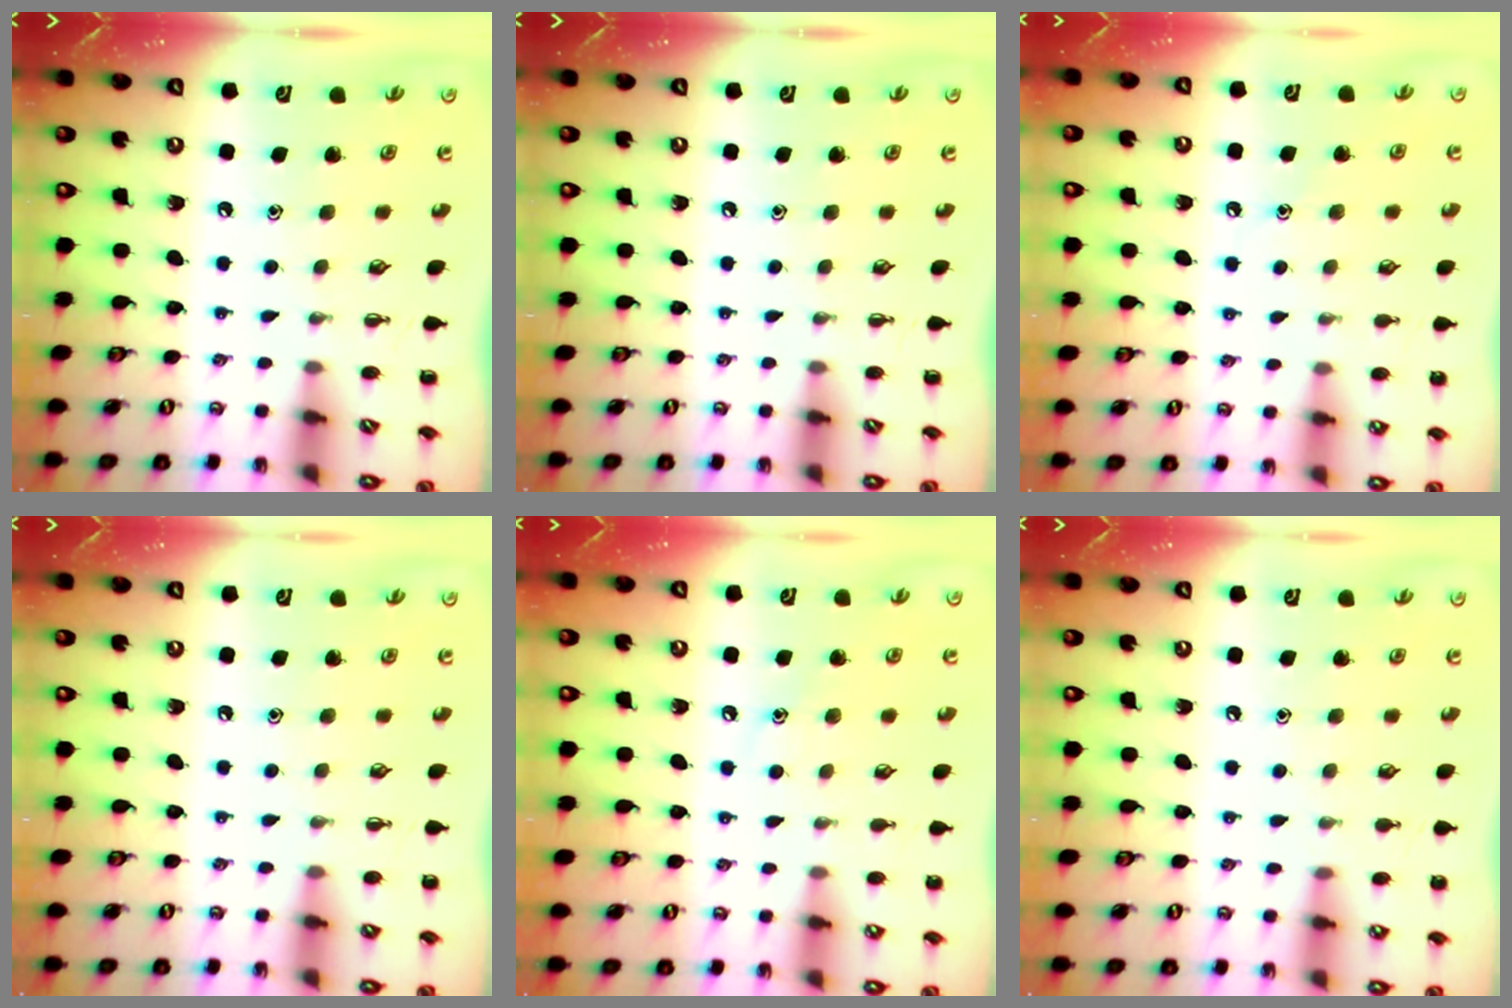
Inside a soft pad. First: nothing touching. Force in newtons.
{"total": 0.0}
{"total": 6.0, "press": 5.6, "slide": 2.0}
{"total": 5.4, "press": 5.0, "slide": 2.0}
{"total": 8.1, "press": 7.9, "slide": 1.8}
{"total": 5.7, "press": 5.5, "slide": 1.7}